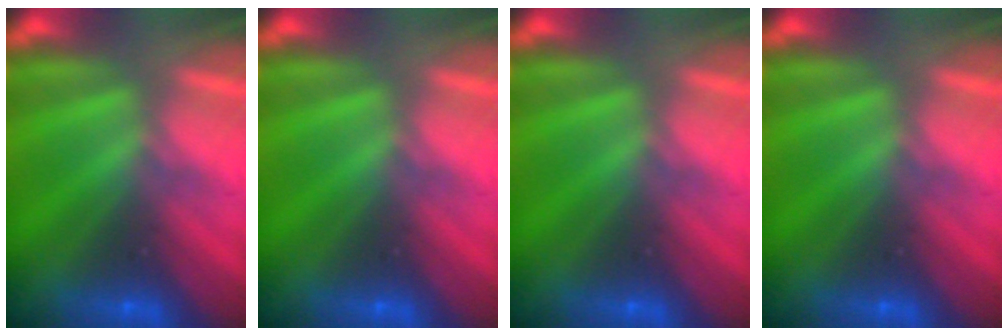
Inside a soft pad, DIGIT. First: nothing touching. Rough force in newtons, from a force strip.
{"total": 0.0}
{"total": 0.0}
{"total": 0.0}